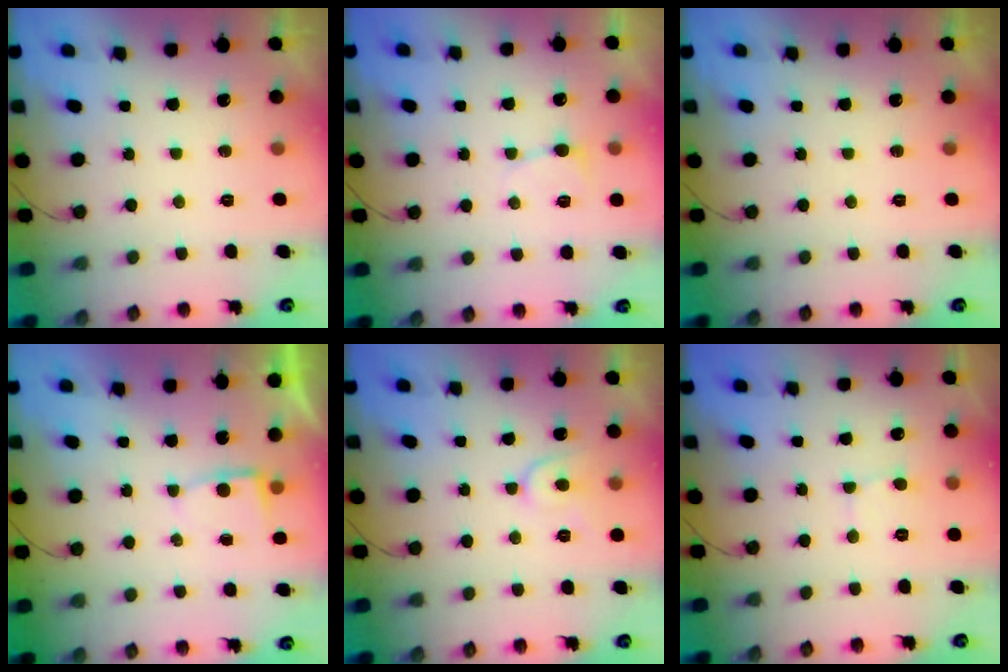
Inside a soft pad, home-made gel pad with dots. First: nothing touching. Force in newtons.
{"total": 3.6, "press": 3.6, "slide": 0.5}
{"total": 0.0}
{"total": 2.6, "press": 2.6, "slide": 0.3}
{"total": 7.3, "press": 7.2, "slide": 0.8}
{"total": 2.1, "press": 2.1, "slide": 0.2}